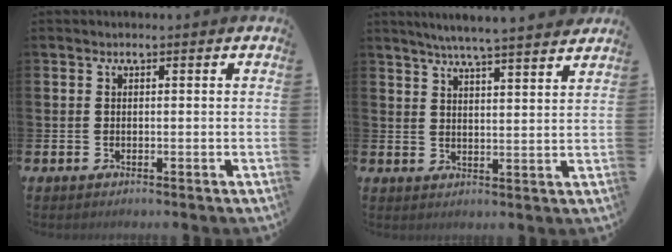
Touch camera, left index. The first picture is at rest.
{"total": 5.9, "force": [5.6, -0.7, 1.5], "torque": [-0.038, -0.035, 0.096]}